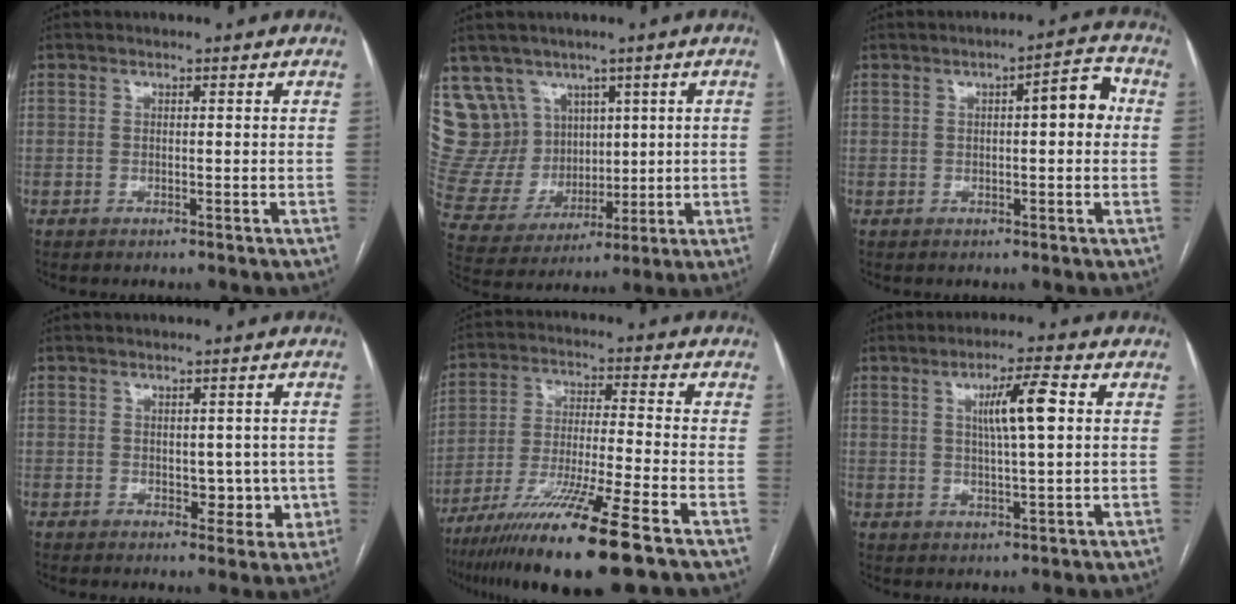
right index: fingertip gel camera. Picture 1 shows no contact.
{"total": 13.7, "force": [7.6, 10.9, 3.0], "torque": [-0.081, 0.058, 0.176]}
{"total": 5.3, "force": [0.6, 1.3, 5.1], "torque": [-0.065, 0.021, 0.004]}
{"total": 4.4, "force": [-0.2, 3.0, 3.2], "torque": [-0.029, 0.009, 0.007]}
{"total": 16.2, "force": [-10.7, -0.6, 12.2], "torque": [-0.224, -0.048, -0.189]}
{"total": 6.7, "force": [1.6, 0.3, 6.5], "torque": [-0.114, 0.005, 0.027]}